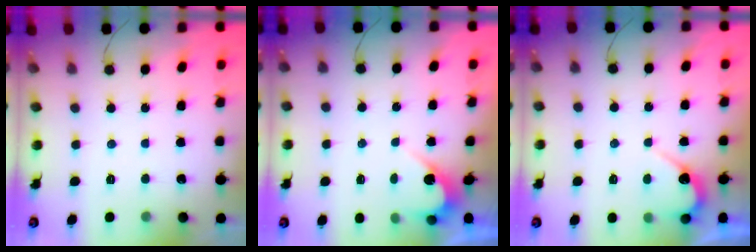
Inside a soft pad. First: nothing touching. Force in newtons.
{"total": 5.1, "press": 5.1, "slide": 0.2}
{"total": 6.5, "press": 6.5, "slide": 0.5}